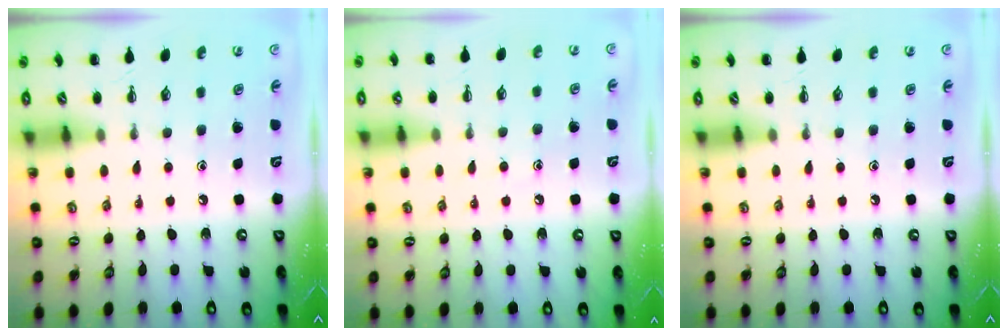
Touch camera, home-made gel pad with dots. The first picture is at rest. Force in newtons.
{"total": 5.1, "press": 4.8, "slide": 1.5}
{"total": 0.0}